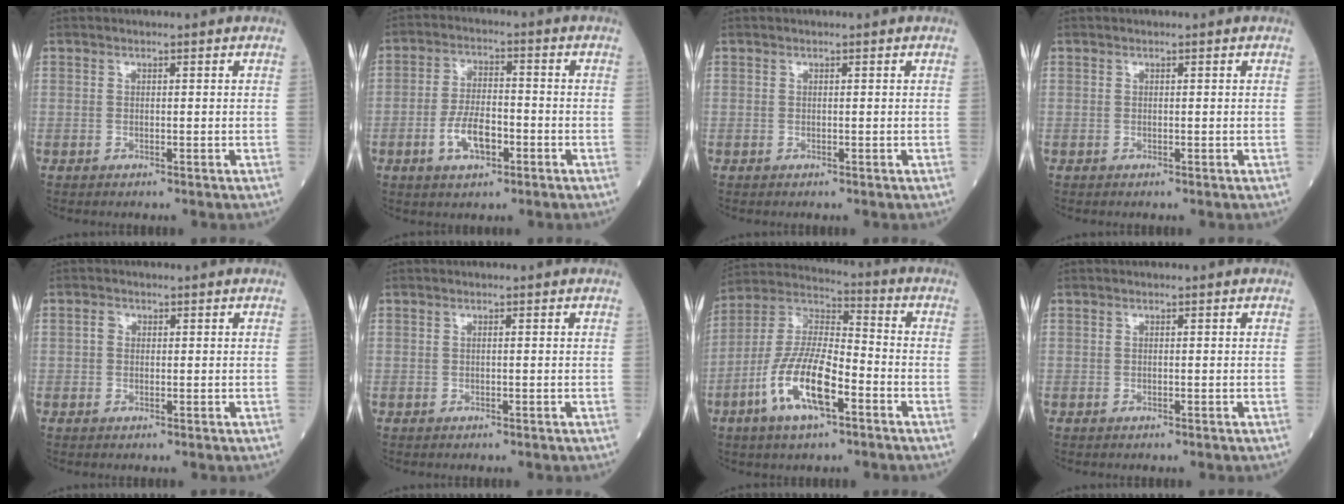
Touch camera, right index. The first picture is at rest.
{"total": 6.7, "force": [-2.6, 2.9, 5.4], "torque": [-0.108, 0.005, -0.047]}
{"total": 0.0}
{"total": 0.0}
{"total": 1.2, "force": [0.2, 1.0, 0.6], "torque": [-0.013, 0.006, 0.002]}
{"total": 0.0}
{"total": 13.6, "force": [-5.6, 4.0, 11.7], "torque": [-0.243, 0.001, -0.109]}
{"total": 0.0}